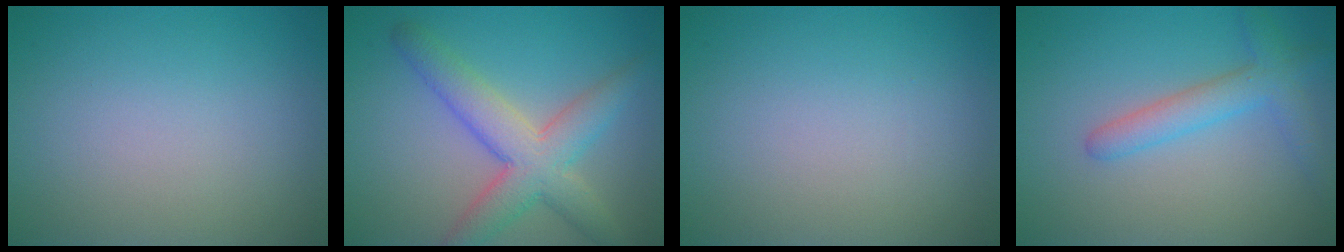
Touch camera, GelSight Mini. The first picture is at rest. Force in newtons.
{"total": 5.9, "press": 5.9, "slide": 0.4}
{"total": 0.0}
{"total": 3.3, "press": 3.3, "slide": 0.0}